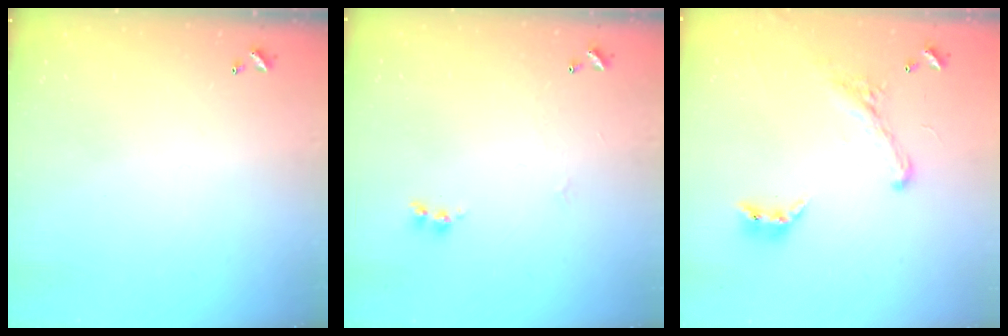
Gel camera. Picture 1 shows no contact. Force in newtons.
{"total": 1.6, "press": 1.5, "slide": 0.4}
{"total": 2.6, "press": 2.3, "slide": 1.3}